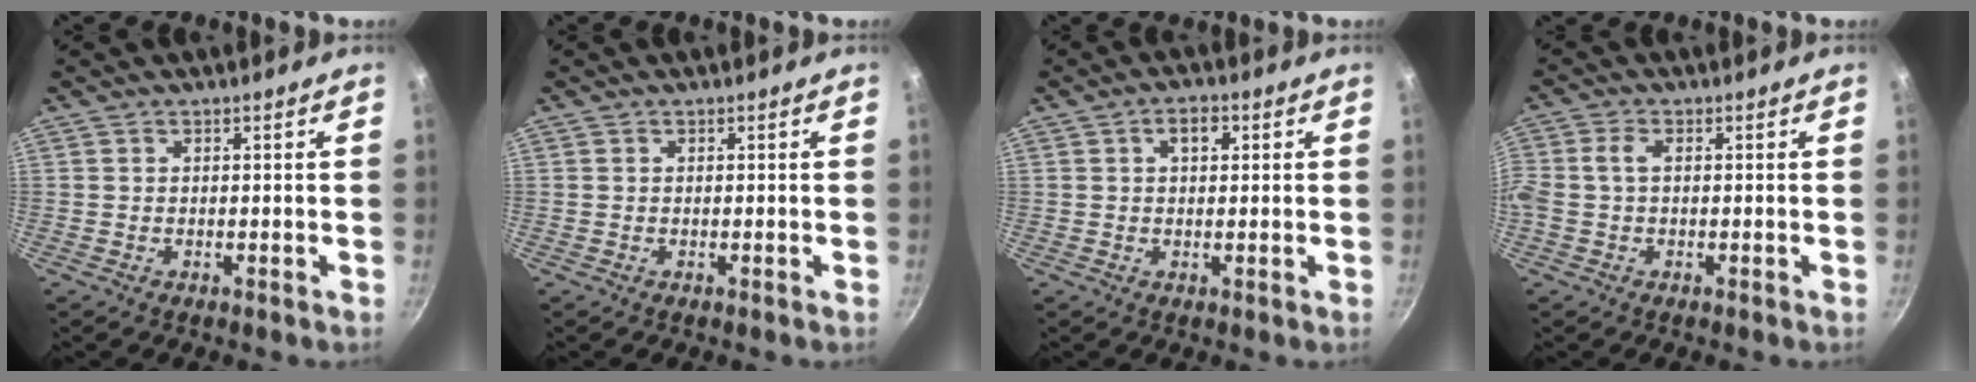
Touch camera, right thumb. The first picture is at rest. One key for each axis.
{"total": 0.0}
{"total": 3.7, "fx": 1.0, "fy": 2.2, "fz": 2.8, "tx": -0.034, "ty": 0.006, "tz": 0.012}
{"total": 3.3, "fx": 0.0, "fy": 1.9, "fz": 2.6, "tx": -0.061, "ty": 0.009, "tz": -0.007}